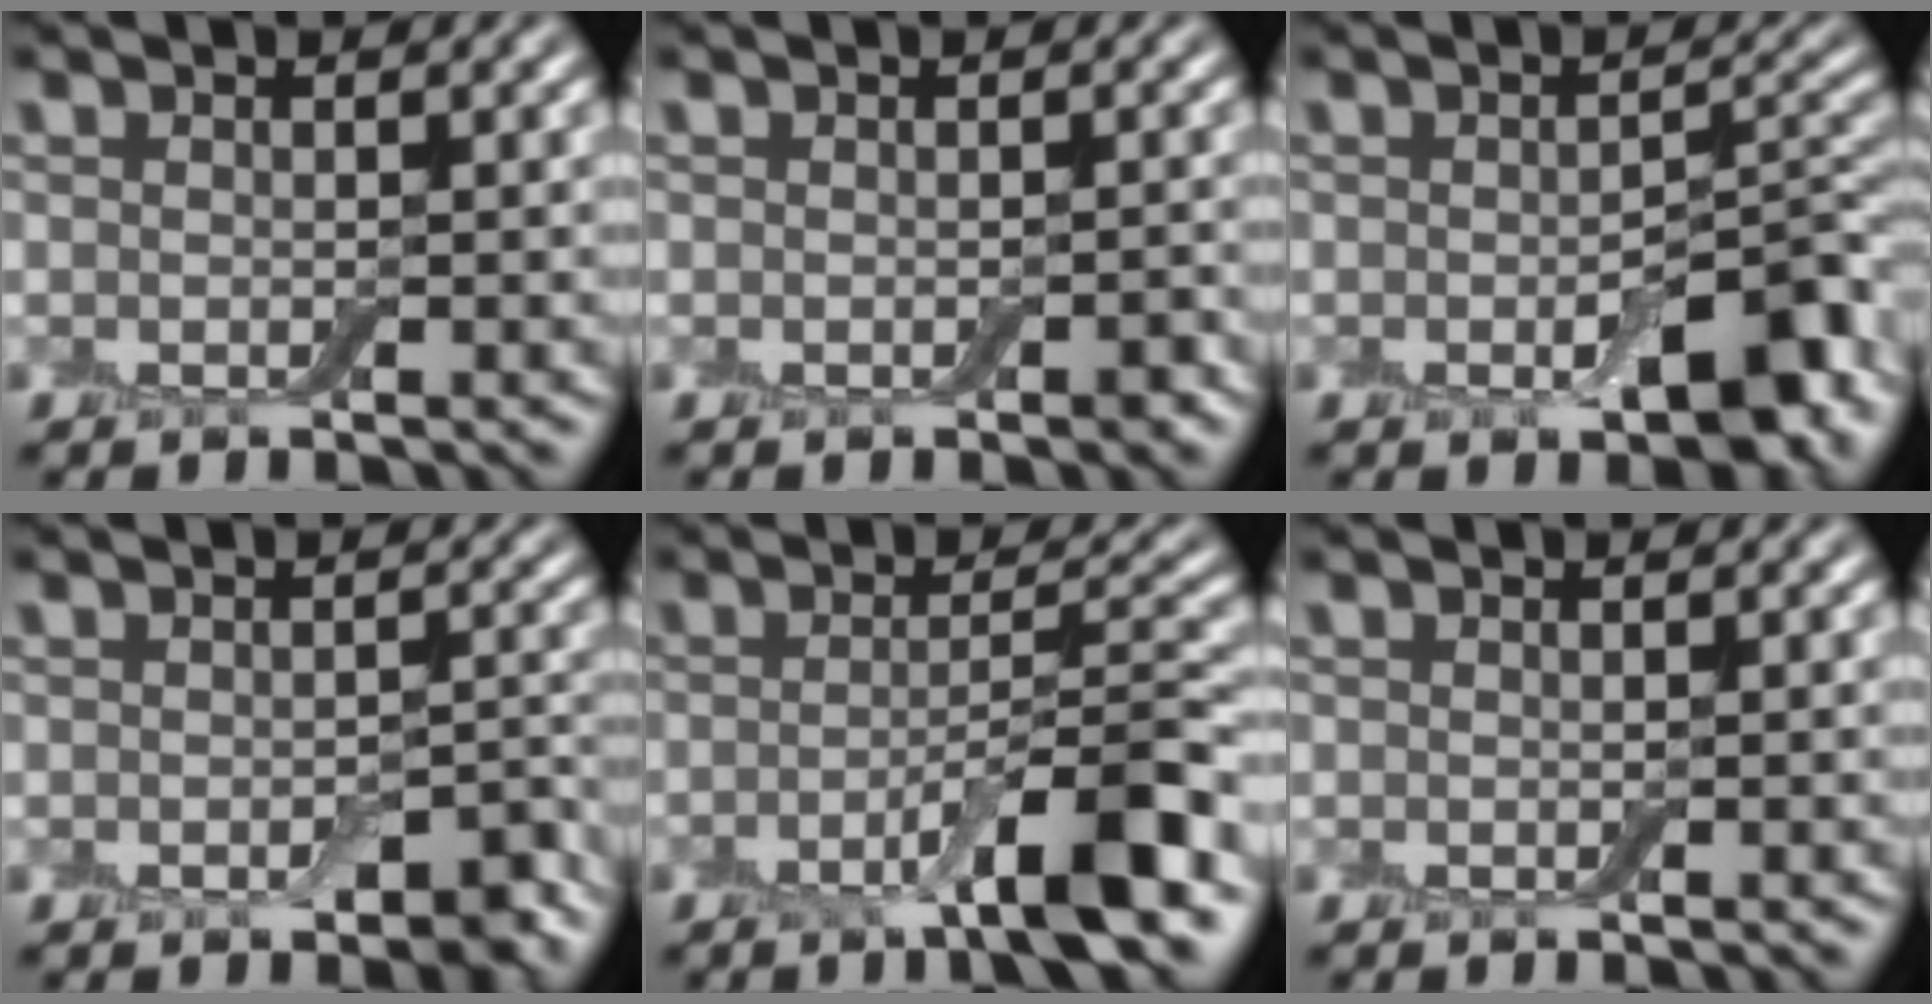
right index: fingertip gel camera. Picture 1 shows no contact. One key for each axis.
{"total": 0.8, "fx": -0.4, "fy": 0.4, "fz": 0.6, "tx": -0.010, "ty": -0.001, "tz": -0.003}
{"total": 5.8, "fx": -2.0, "fy": 2.6, "fz": 4.7, "tx": -0.066, "ty": -0.002, "tz": -0.027}
{"total": 2.8, "fx": -1.4, "fy": 1.5, "fz": 2.0, "tx": -0.028, "ty": -0.004, "tz": -0.015}
{"total": 6.5, "fx": -2.9, "fy": 0.9, "fz": 5.7, "tx": -0.085, "ty": 0.008, "tz": -0.055}
{"total": 0.0}